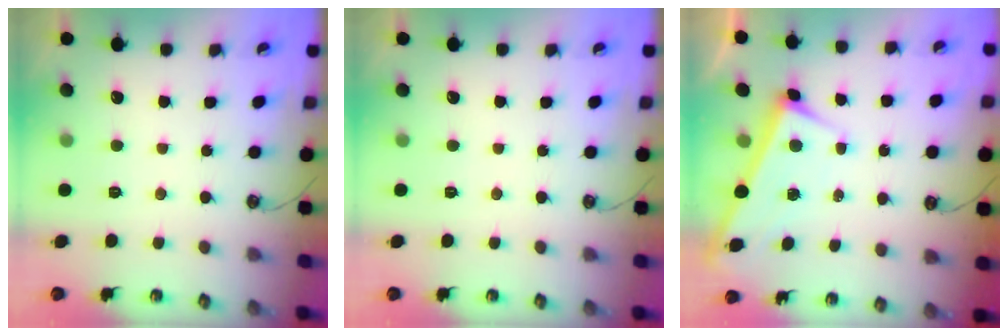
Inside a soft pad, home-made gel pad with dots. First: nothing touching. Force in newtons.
{"total": 0.0}
{"total": 3.3, "press": 3.3, "slide": 0.2}